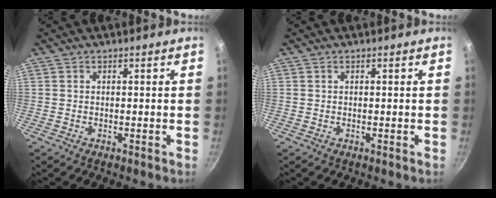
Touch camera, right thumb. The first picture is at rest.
{"total": 0.0}